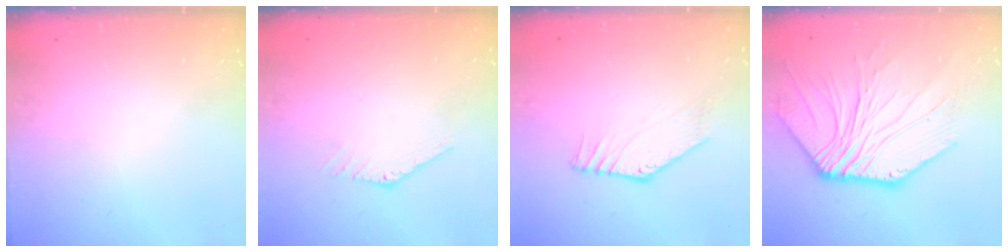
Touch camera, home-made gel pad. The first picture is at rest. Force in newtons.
{"total": 1.0, "press": 1.0, "slide": 0.1}
{"total": 3.0, "press": 3.0, "slide": 0.2}
{"total": 9.7, "press": 9.6, "slide": 1.4}